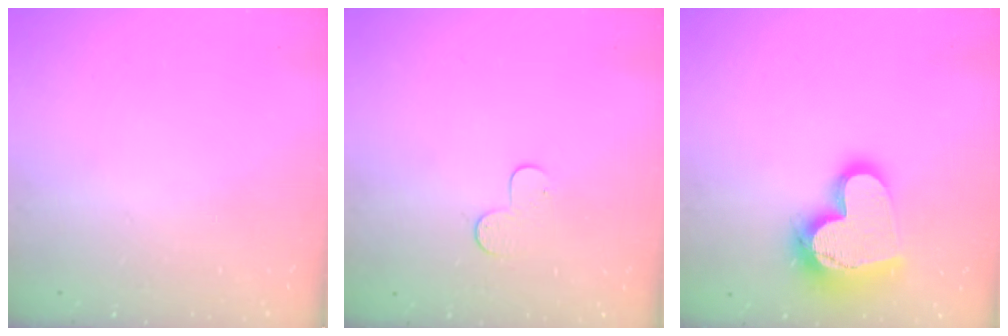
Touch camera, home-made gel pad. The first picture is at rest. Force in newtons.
{"total": 5.9, "press": 5.9, "slide": 0.4}
{"total": 17.9, "press": 17.8, "slide": 1.7}